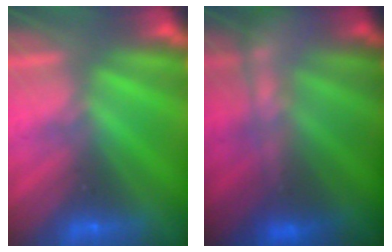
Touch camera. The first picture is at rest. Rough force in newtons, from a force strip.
{"total": 10.8}